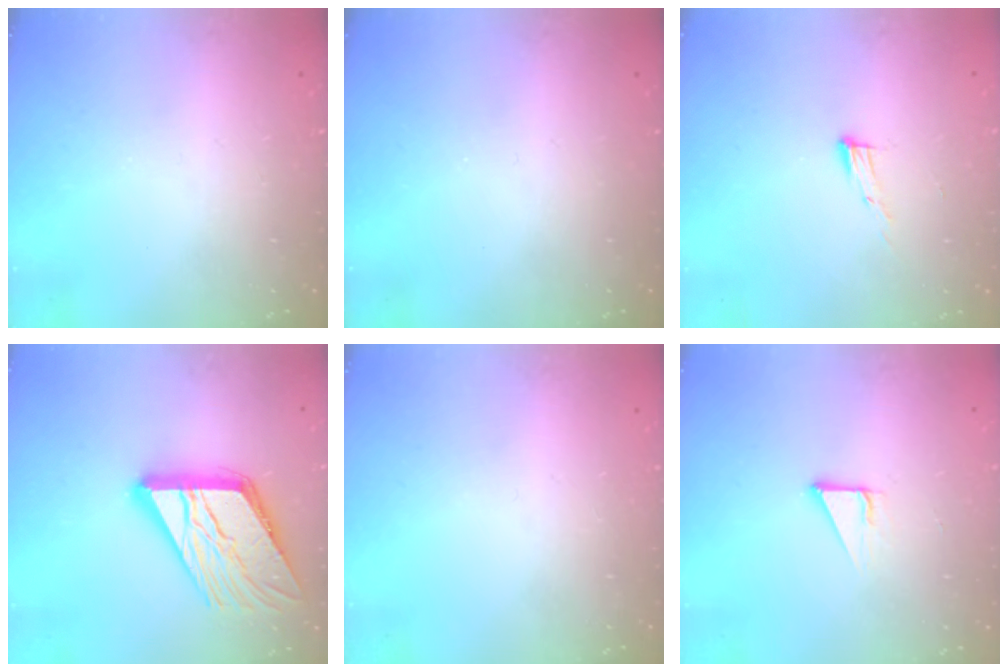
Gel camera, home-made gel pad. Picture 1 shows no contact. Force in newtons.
{"total": 0.0}
{"total": 7.7, "press": 7.6, "slide": 1.2}
{"total": 19.0, "press": 18.9, "slide": 2.0}
{"total": 0.0}
{"total": 2.8, "press": 2.8, "slide": 0.2}